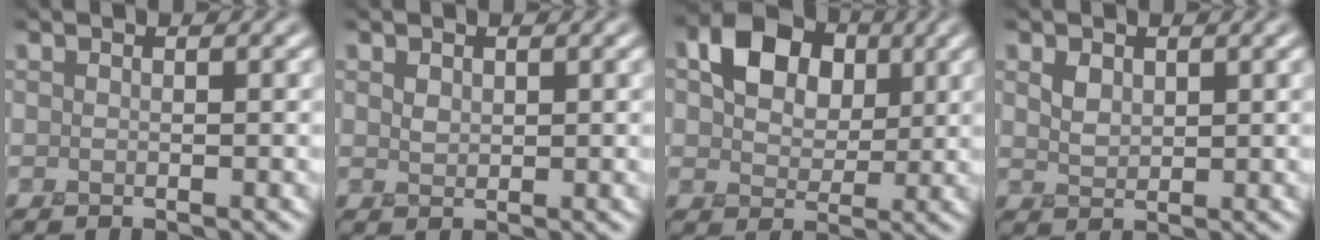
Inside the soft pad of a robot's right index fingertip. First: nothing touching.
{"total": 1.0, "force": [0.5, 0.8, 0.6], "torque": [-0.011, -0.003, 0.010]}
{"total": 6.6, "force": [1.8, 5.0, 4.0], "torque": [-0.084, -0.003, 0.017]}
{"total": 1.4, "force": [0.5, 1.0, 0.8], "torque": [-0.018, -0.005, 0.013]}